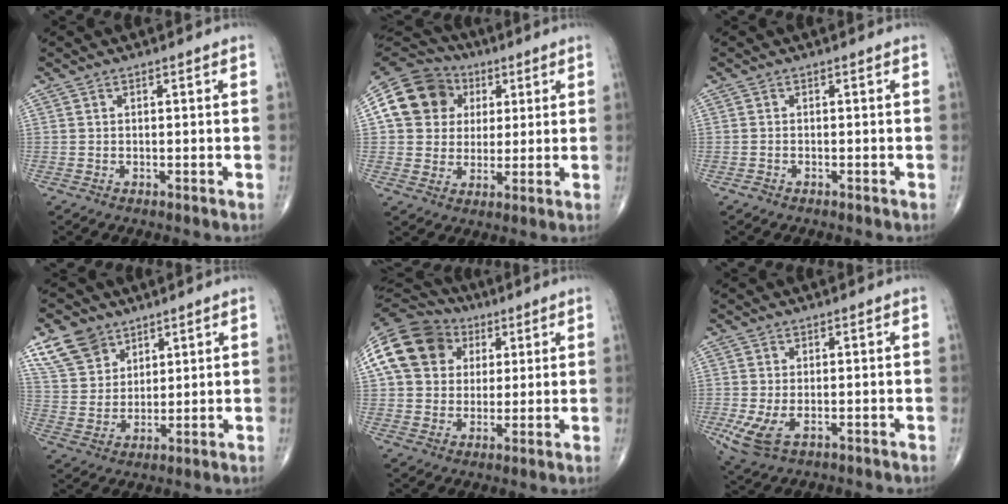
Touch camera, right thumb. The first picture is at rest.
{"total": 14.7, "force": [4.0, 12.7, 6.1], "torque": [-0.090, 0.015, 0.067]}
{"total": 0.7, "force": [-0.5, 0.4, 0.2], "torque": [-0.010, 0.002, -0.011]}
{"total": 9.8, "force": [6.2, 6.7, 3.4], "torque": [-0.048, -0.024, 0.128]}
{"total": 17.2, "force": [5.3, 13.9, 8.5], "torque": [-0.154, 0.021, 0.089]}
{"total": 5.9, "force": [-1.7, 3.1, 4.7], "torque": [-0.109, -0.014, -0.024]}